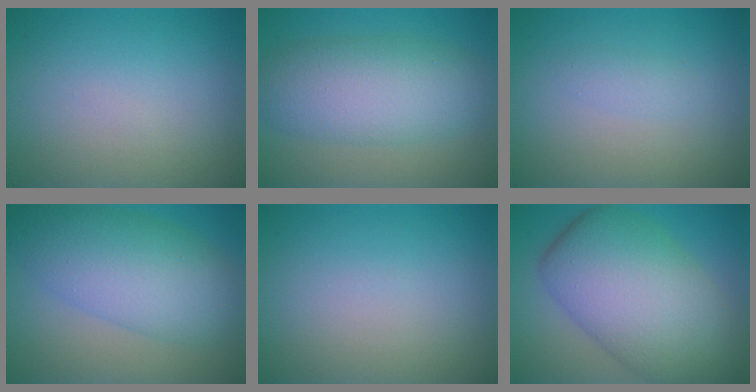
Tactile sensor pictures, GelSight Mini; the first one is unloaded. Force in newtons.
{"total": 7.3, "press": 7.3, "slide": 0.3}
{"total": 1.0, "press": 1.0, "slide": 0.1}
{"total": 8.3, "press": 8.3, "slide": 0.3}
{"total": 0.0}
{"total": 12.5, "press": 12.5, "slide": 0.4}